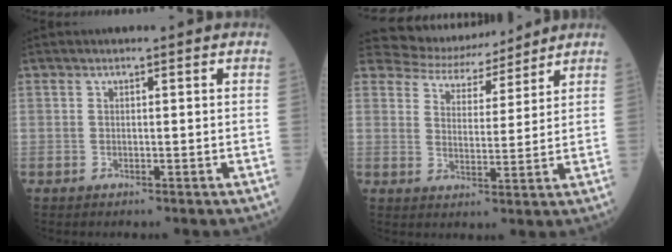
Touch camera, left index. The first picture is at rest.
{"total": 8.3, "force": [7.9, 2.4, 0.3], "torque": [-0.013, 0.013, 0.127]}